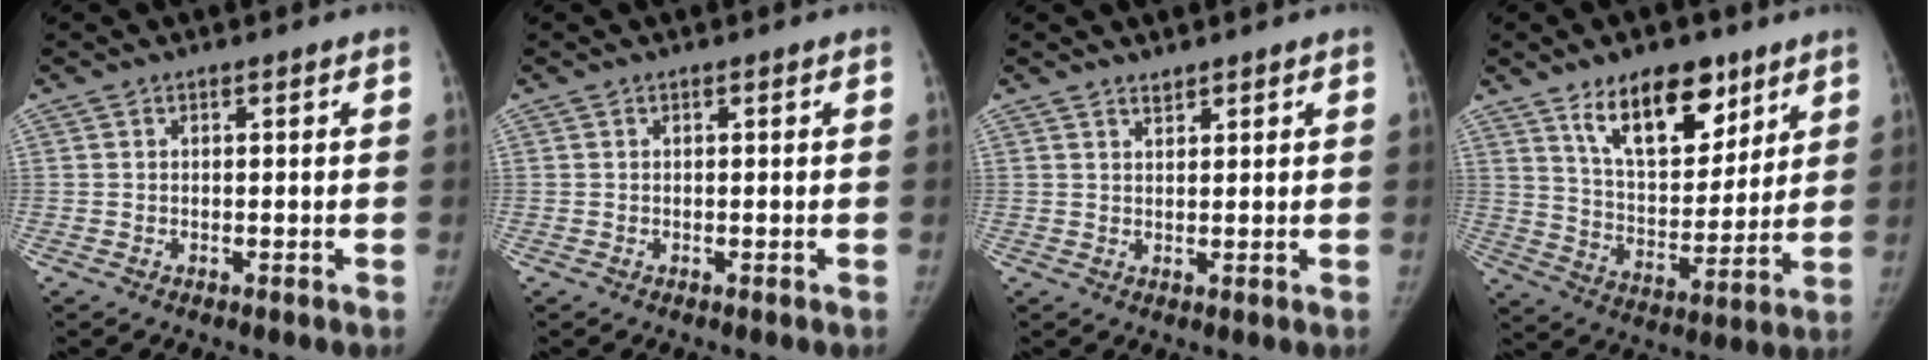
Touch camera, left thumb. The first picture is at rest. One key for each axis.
{"total": 0.0}
{"total": 1.4, "fx": 1.3, "fy": 0.5, "fz": 0.3, "tx": 0.004, "ty": -0.011, "tz": 0.023}
{"total": 16.5, "fx": 10.1, "fy": 8.2, "fz": 10.2, "tx": -0.111, "ty": -0.060, "tz": 0.176}